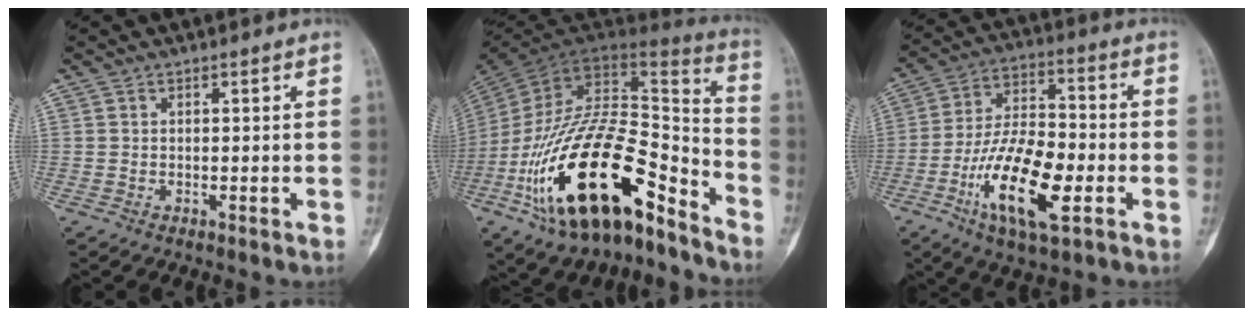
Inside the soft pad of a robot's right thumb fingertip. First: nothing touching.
{"total": 30.1, "force": [-15.5, 13.3, 22.1], "torque": [-0.400, 0.073, -0.259]}
{"total": 17.2, "force": [-5.7, 6.7, 14.8], "torque": [-0.271, 0.021, -0.098]}